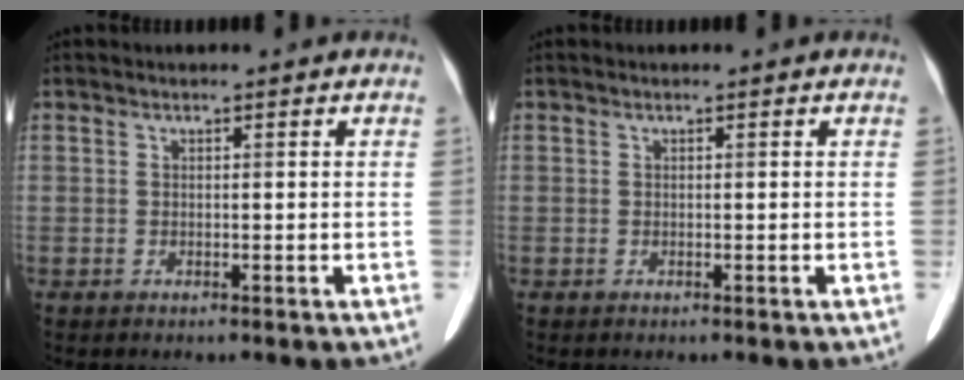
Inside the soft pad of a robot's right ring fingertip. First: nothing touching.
{"total": 0.0}